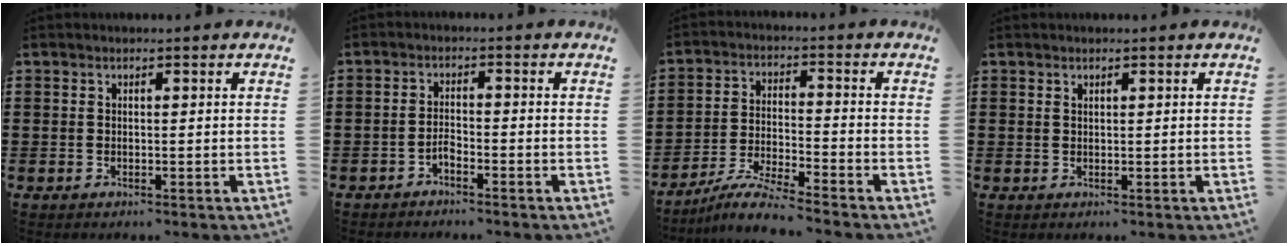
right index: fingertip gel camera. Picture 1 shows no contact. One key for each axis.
{"total": 1.7, "fx": -1.5, "fy": 0.5, "fz": 0.7, "tx": -0.019, "ty": 0.003, "tz": -0.029}
{"total": 5.8, "fx": -5.4, "fy": -0.2, "fz": 2.0, "tx": -0.048, "ty": -0.011, "tz": -0.107}
{"total": 0.6, "fx": 0.4, "fy": 0.3, "fz": 0.2, "tx": -0.006, "ty": 0.002, "tz": 0.008}